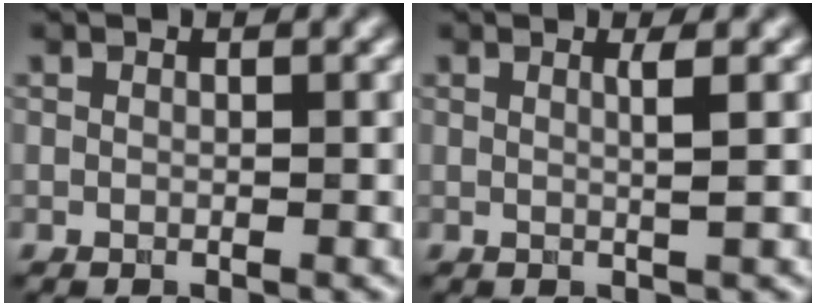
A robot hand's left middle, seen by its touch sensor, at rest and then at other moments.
{"total": 1.3, "force": [0.1, 0.2, 1.3], "torque": [-0.023, 0.004, 0.004]}